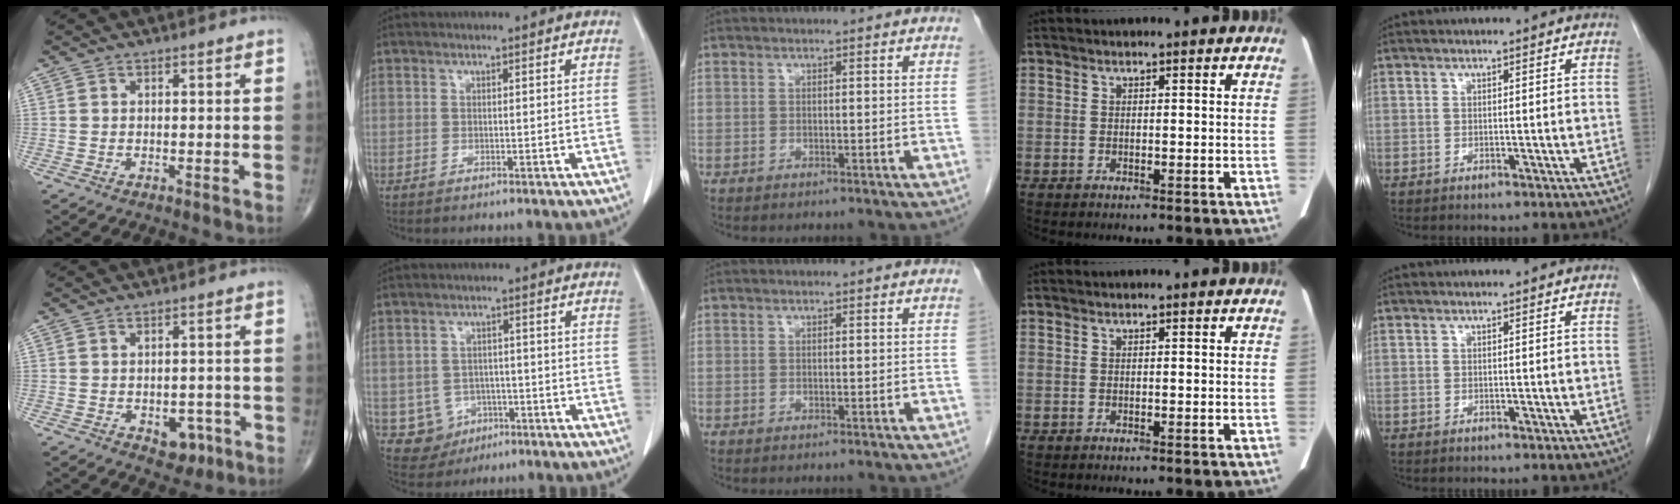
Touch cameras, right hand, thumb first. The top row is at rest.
{"thumb": {"total": 4.9, "force": [-1.8, 3.3, 3.1], "torque": [-0.015, 0.009, -0.016]}, "index": {"total": 5.4, "force": [-1.6, 5.1, 0.9], "torque": [-0.012, 0.008, -0.014]}}